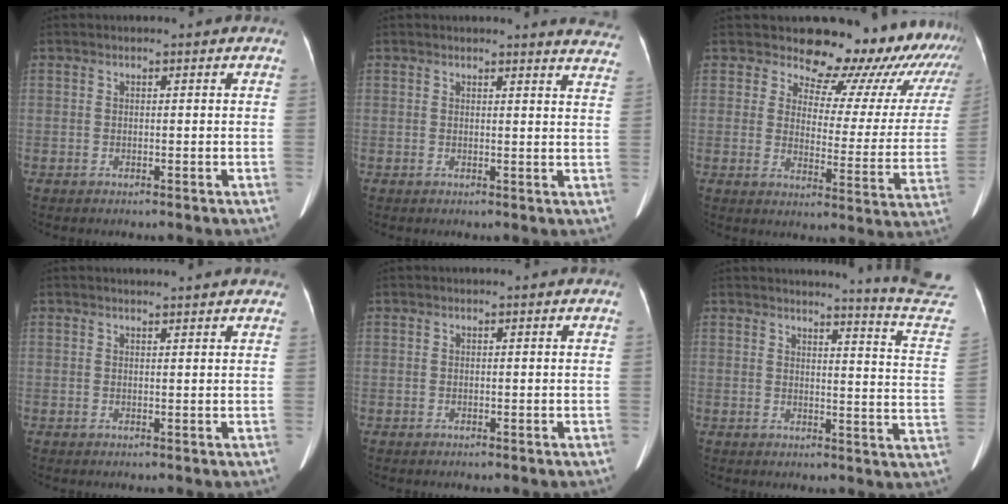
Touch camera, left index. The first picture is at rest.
{"total": 7.3, "force": [7.2, 0.2, 1.0], "torque": [0.007, -0.054, 0.046]}
{"total": 20.3, "force": [19.1, 5.9, 3.5], "torque": [-0.014, -0.095, 0.198]}
{"total": 5.3, "force": [4.9, 0.6, 2.0], "torque": [-0.026, 0.016, 0.052]}
{"total": 0.0}
{"total": 13.6, "force": [13.2, -3.2, 1.2], "torque": [-0.020, -0.147, 0.131]}